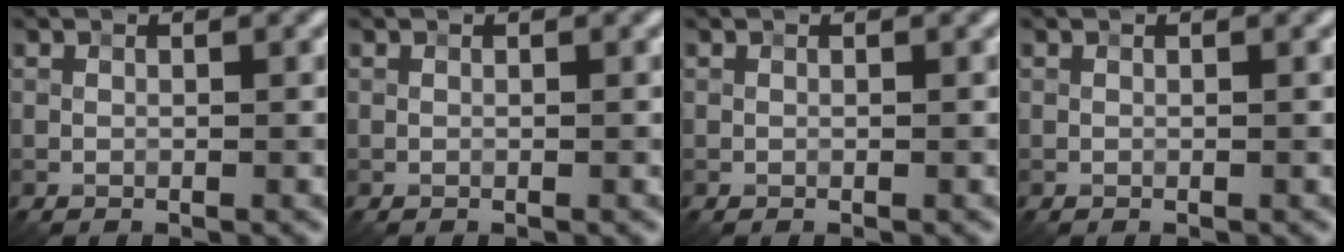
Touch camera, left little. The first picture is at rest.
{"total": 0.0}
{"total": 0.0}
{"total": 0.0}